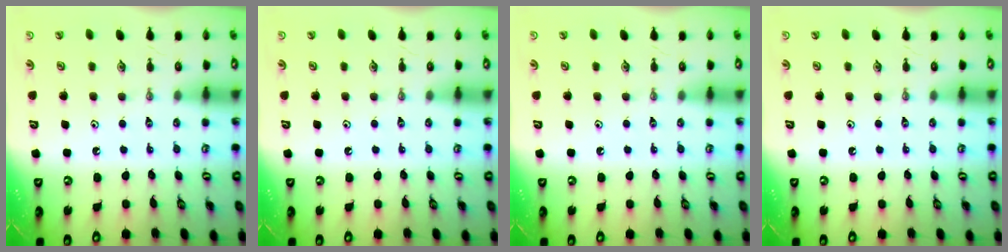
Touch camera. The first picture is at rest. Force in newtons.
{"total": 0.0}
{"total": 0.0}
{"total": 0.0}